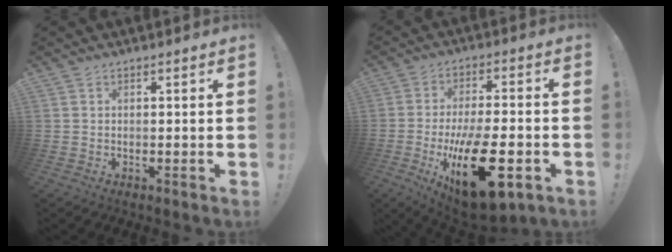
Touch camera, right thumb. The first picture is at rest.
{"total": 21.8, "force": [-7.3, 8.8, 18.6], "torque": [-0.302, 0.027, -0.103]}